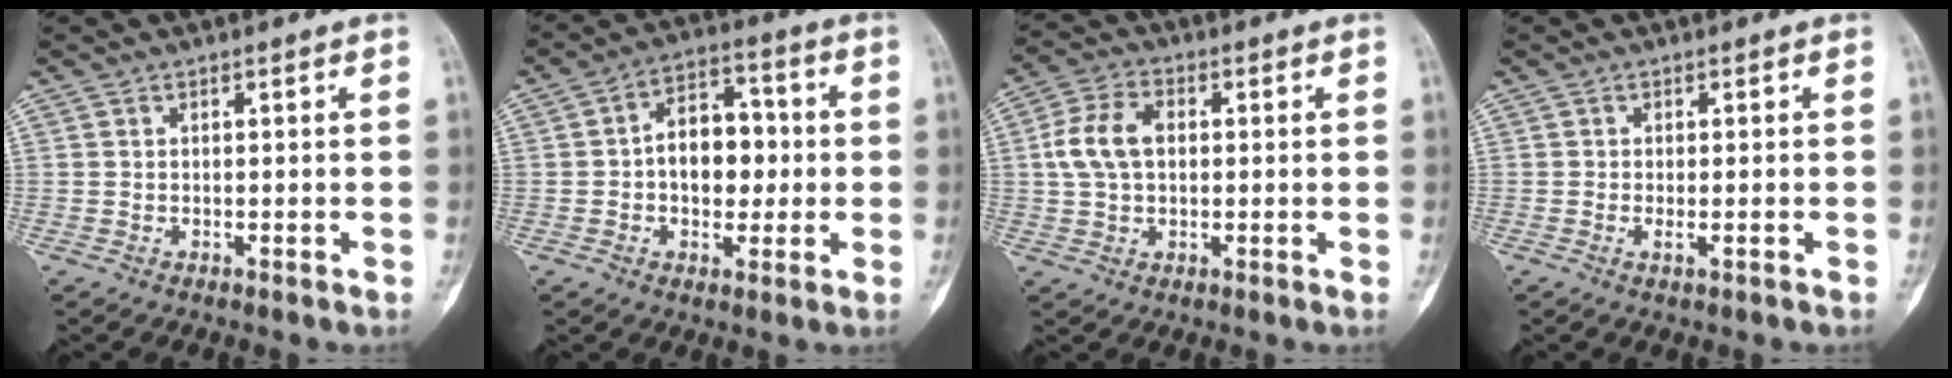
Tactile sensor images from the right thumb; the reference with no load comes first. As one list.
[{"total": 11.1, "force": [-0.2, 7.5, 8.2], "torque": [-0.085, 0.026, -0.009]}, {"total": 8.7, "force": [1.0, 5.8, 6.5], "torque": [-0.128, 0.018, 0.017]}, {"total": 1.2, "force": [-0.4, 0.3, 1.1], "torque": [-0.022, -0.003, -0.005]}]